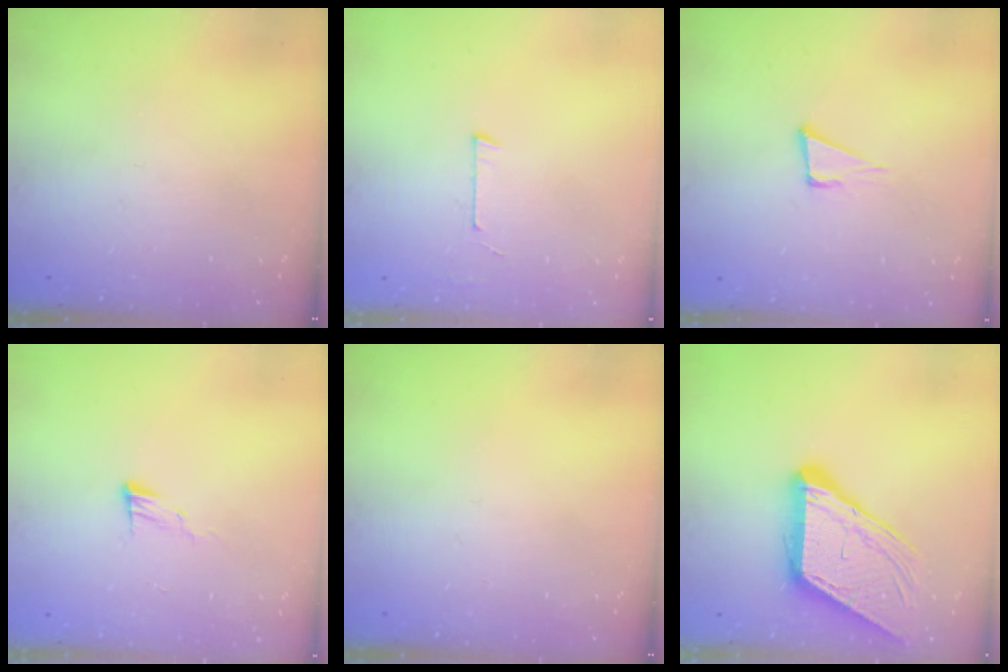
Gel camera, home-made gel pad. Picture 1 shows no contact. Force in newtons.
{"total": 3.2, "press": 3.2, "slide": 0.2}
{"total": 5.2, "press": 4.2, "slide": 3.1}
{"total": 6.2, "press": 6.2, "slide": 0.6}
{"total": 0.0}
{"total": 14.0, "press": 13.9, "slide": 1.9}